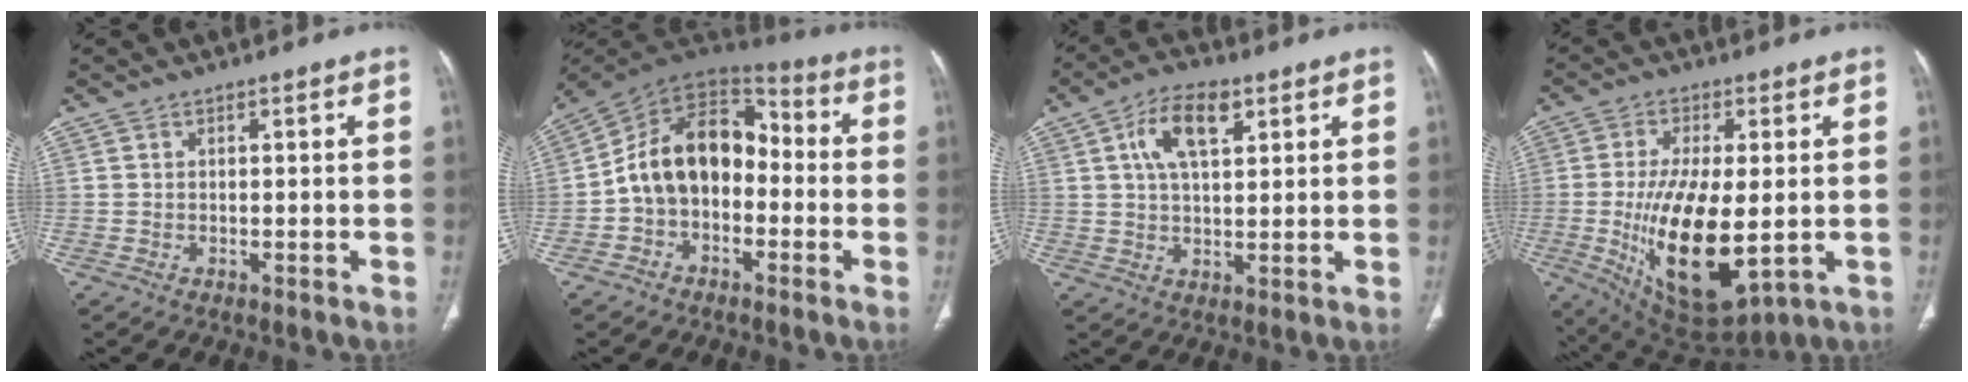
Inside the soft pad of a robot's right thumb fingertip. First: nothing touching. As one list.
[{"total": 14.8, "force": [-2.2, 10.5, 10.2], "torque": [-0.144, 0.059, -0.052]}, {"total": 9.0, "force": [3.7, 4.5, 6.9], "torque": [-0.116, 0.000, 0.063]}, {"total": 18.1, "force": [-2.4, 7.6, 16.3], "torque": [-0.295, -0.025, -0.017]}]